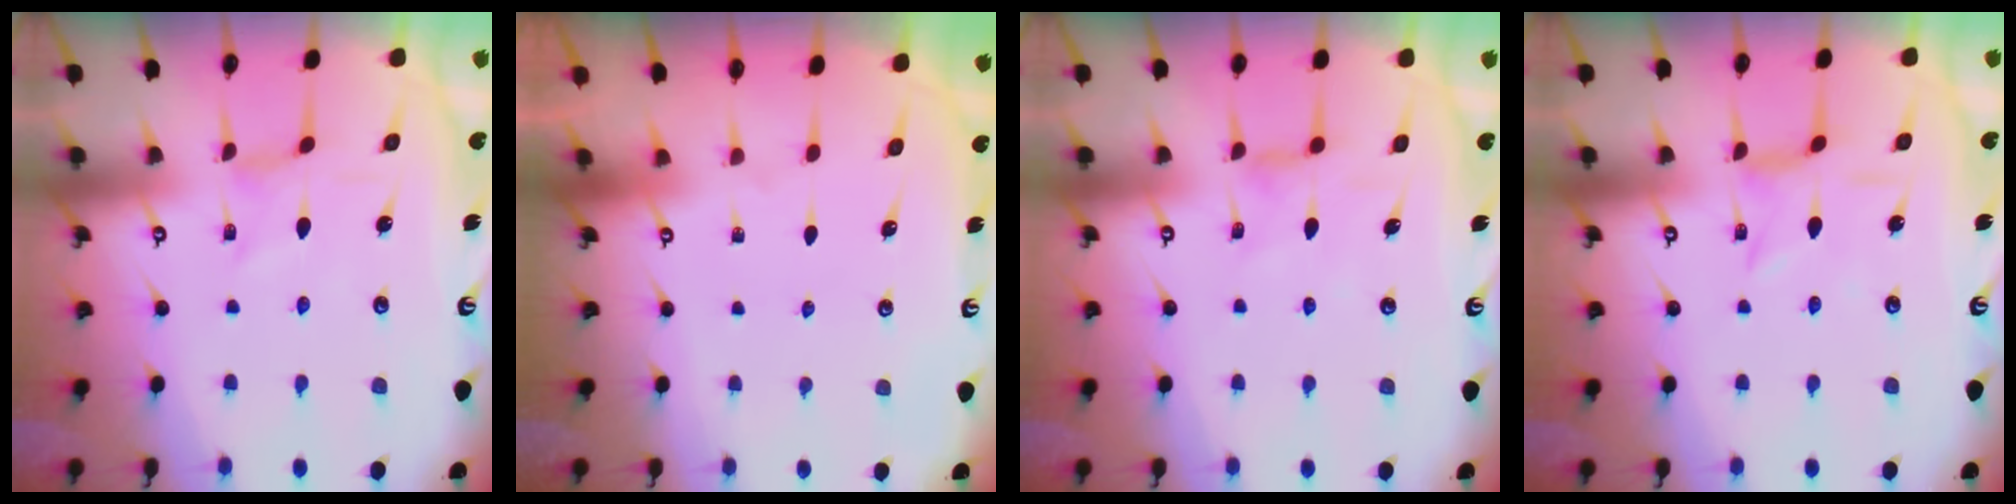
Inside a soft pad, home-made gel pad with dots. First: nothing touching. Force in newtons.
{"total": 0.0}
{"total": 2.1, "press": 2.1, "slide": 0.5}
{"total": 0.8, "press": 0.7, "slide": 0.3}